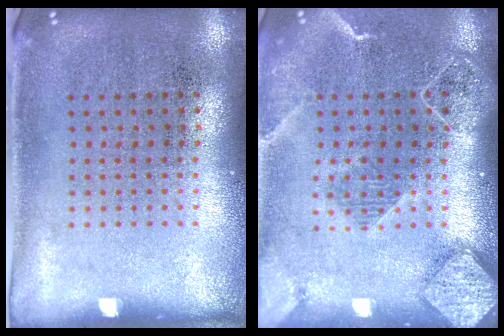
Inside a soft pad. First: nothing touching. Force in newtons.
{"total": 2.3, "press": 2.0, "slide": 1.1}